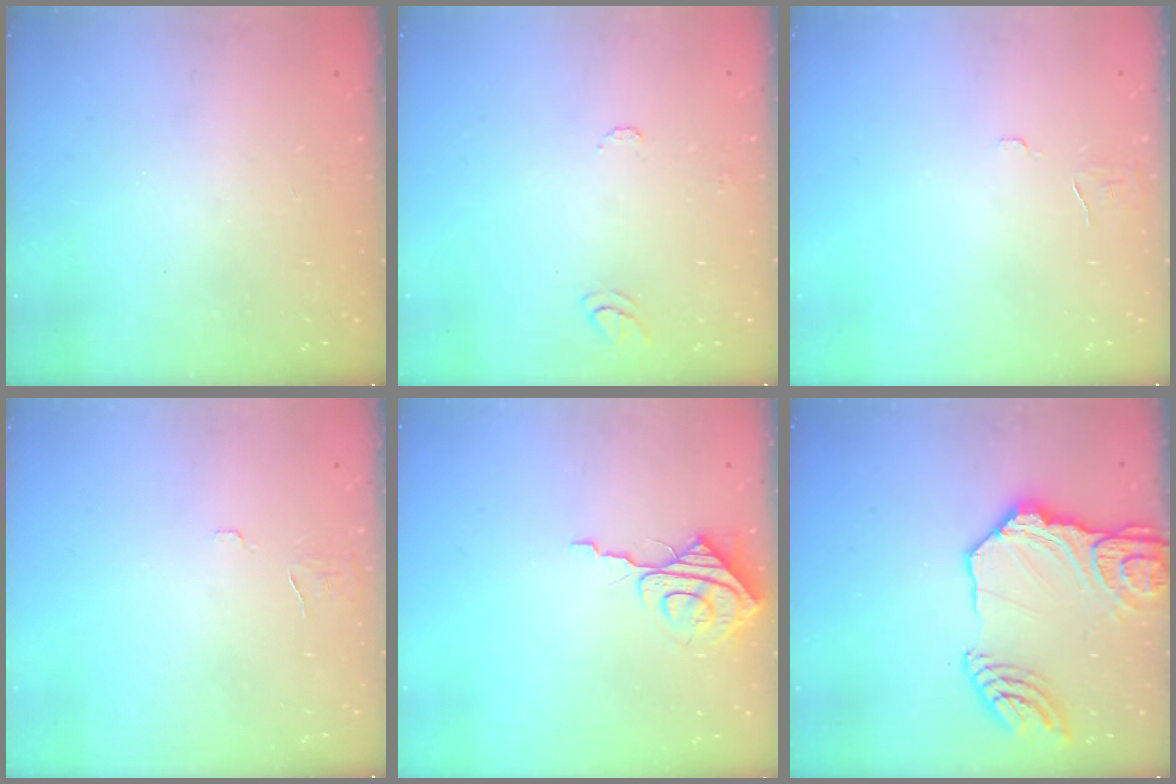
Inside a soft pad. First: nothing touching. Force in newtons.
{"total": 5.4, "press": 5.4, "slide": 0.6}
{"total": 3.5, "press": 3.5, "slide": 0.3}
{"total": 3.5, "press": 3.5, "slide": 0.3}
{"total": 8.8, "press": 8.8, "slide": 0.6}
{"total": 19.1, "press": 19.0, "slide": 1.3}